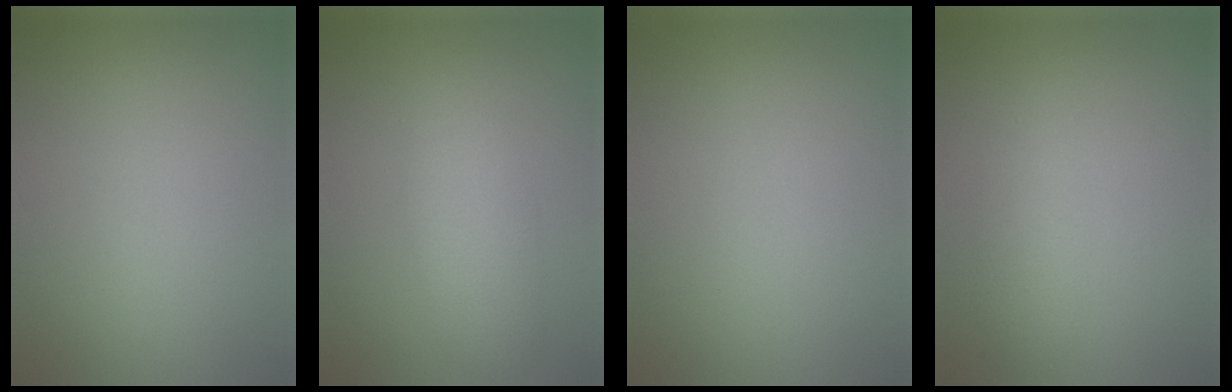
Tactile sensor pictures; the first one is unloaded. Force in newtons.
{"total": 3.4, "press": 3.4, "slide": 0.1}
{"total": 0.0}
{"total": 2.1, "press": 2.0, "slide": 0.2}